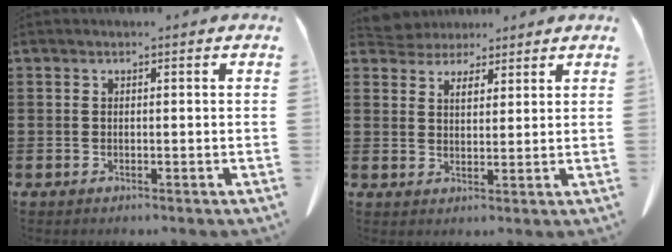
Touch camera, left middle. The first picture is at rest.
{"total": 3.4, "force": [2.9, 1.8, 0.3], "torque": [-0.013, -0.001, 0.052]}